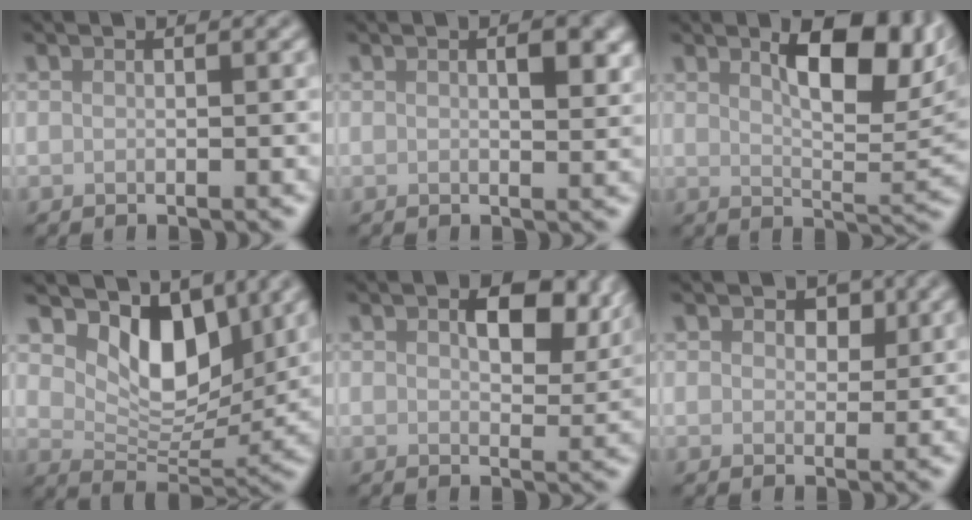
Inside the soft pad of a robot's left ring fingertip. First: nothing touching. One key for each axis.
{"total": 2.6, "fx": 0.8, "fy": 1.0, "fz": 2.2, "tx": -0.029, "ty": -0.002, "tz": 0.014}
{"total": 8.8, "fx": 3.2, "fy": 3.3, "fz": 7.5, "tx": -0.112, "ty": 0.000, "tz": 0.051}
{"total": 7.1, "fx": 3.5, "fy": 4.1, "fz": 4.6, "tx": -0.075, "ty": -0.016, "tz": 0.052}
{"total": 5.9, "fx": 2.2, "fy": 3.2, "fz": 4.4, "tx": -0.065, "ty": -0.005, "tz": 0.034}
{"total": 2.1, "fx": 1.0, "fy": 1.4, "fz": 1.1, "tx": -0.018, "ty": -0.003, "tz": 0.014}